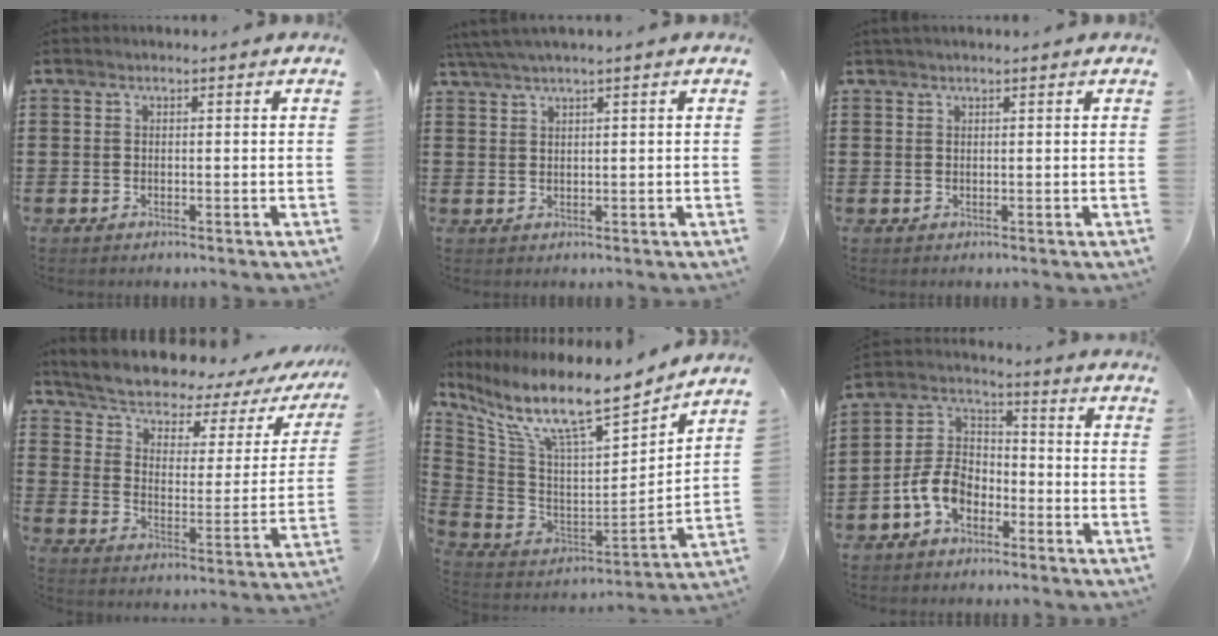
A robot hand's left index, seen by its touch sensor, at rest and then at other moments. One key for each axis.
{"total": 2.1, "fx": 1.3, "fy": -0.3, "fz": 1.6, "tx": -0.032, "ty": 0.000, "tz": 0.025}
{"total": 0.6, "fx": 0.3, "fy": -0.1, "fz": 0.5, "tx": -0.009, "ty": -0.001, "tz": 0.006}
{"total": 3.8, "fx": 3.0, "fy": 1.4, "fz": 1.9, "tx": -0.057, "ty": -0.034, "tz": 0.041}
{"total": 11.7, "fx": 8.7, "fy": 2.0, "fz": 7.6, "tx": -0.171, "ty": -0.067, "tz": 0.143}
{"total": 7.7, "fx": -4.2, "fy": 4.9, "fz": 4.3, "tx": -0.120, "ty": 0.006, "tz": -0.089}